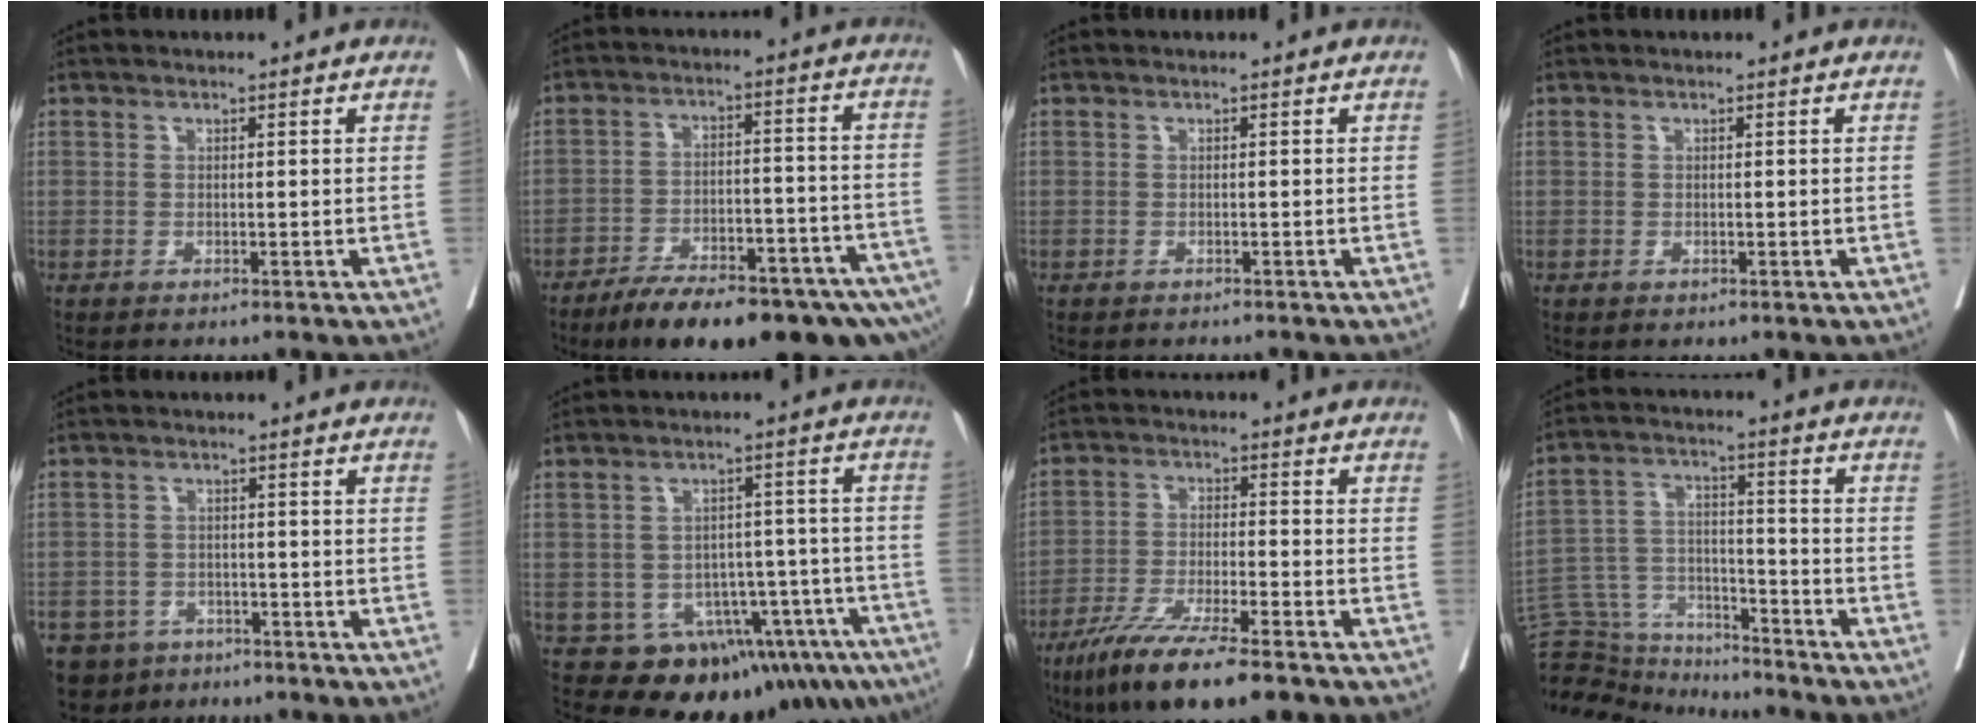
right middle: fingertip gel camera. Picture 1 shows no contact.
{"total": 20.2, "force": [-14.7, 4.6, 13.0], "torque": [-0.135, 0.017, -0.211]}
{"total": 1.3, "force": [-1.2, 0.4, 0.3], "torque": [-0.010, -0.003, -0.017]}
{"total": 0.0}
{"total": 7.6, "force": [-5.2, 5.4, 1.4], "torque": [-0.028, 0.002, -0.080]}
{"total": 15.8, "force": [-10.6, 8.4, 8.1], "torque": [-0.060, 0.034, -0.119]}
{"total": 12.7, "force": [-9.2, 1.6, 8.6], "torque": [-0.152, -0.033, -0.156]}
{"total": 12.6, "force": [-12.2, 2.6, 1.5], "torque": [-0.031, 0.047, -0.213]}